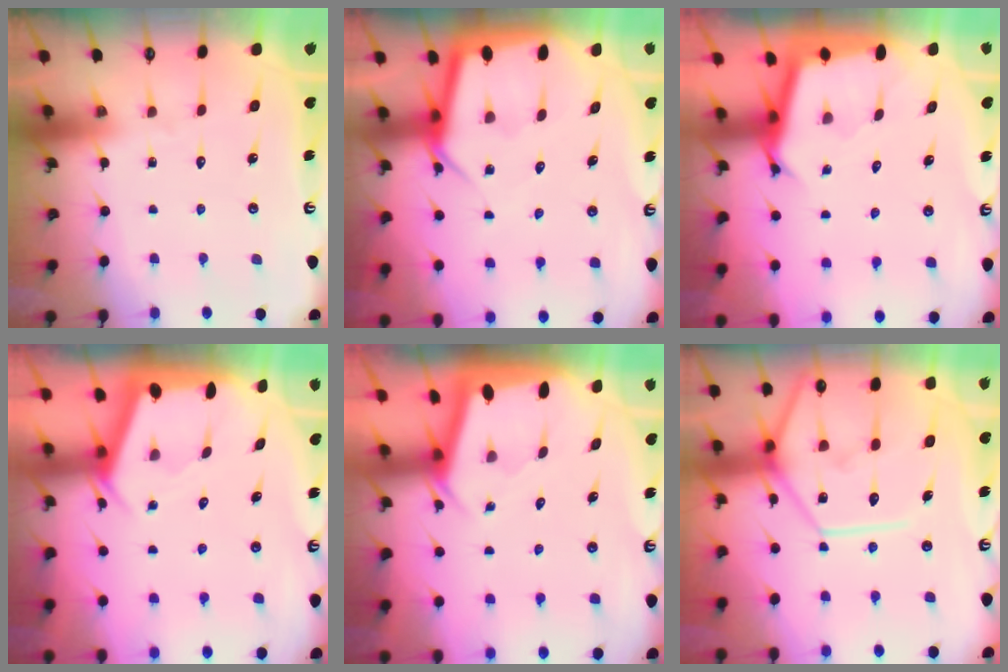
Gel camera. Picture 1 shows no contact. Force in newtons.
{"total": 6.1, "press": 6.1, "slide": 0.5}
{"total": 3.0, "press": 3.0, "slide": 0.0}
{"total": 2.4, "press": 2.4, "slide": 0.4}
{"total": 2.2, "press": 2.2, "slide": 0.2}
{"total": 17.2, "press": 17.1, "slide": 1.6}